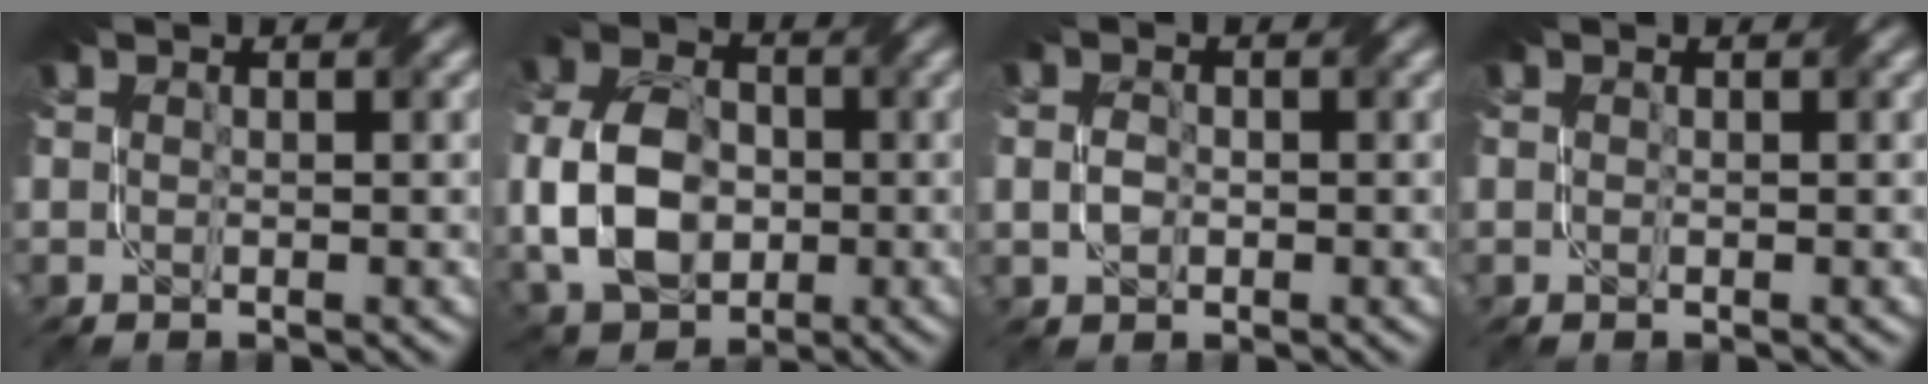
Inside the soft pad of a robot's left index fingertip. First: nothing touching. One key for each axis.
{"total": 8.0, "fx": -1.9, "fy": 5.6, "fz": 5.5, "tx": -0.113, "ty": -0.001, "tz": -0.047}
{"total": 1.4, "fx": -0.9, "fy": 0.7, "fz": 0.7, "tx": -0.017, "ty": -0.004, "tz": -0.019}
{"total": 0.0}